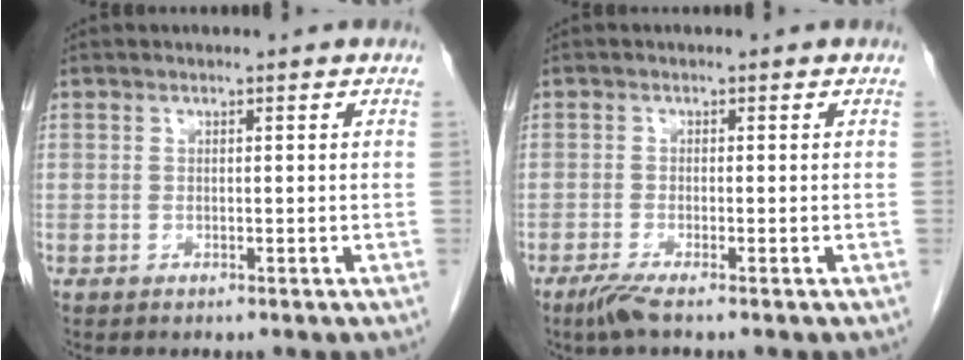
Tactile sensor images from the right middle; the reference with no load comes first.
{"total": 2.4, "force": [-1.7, -0.1, 1.7], "torque": [-0.041, -0.008, -0.038]}